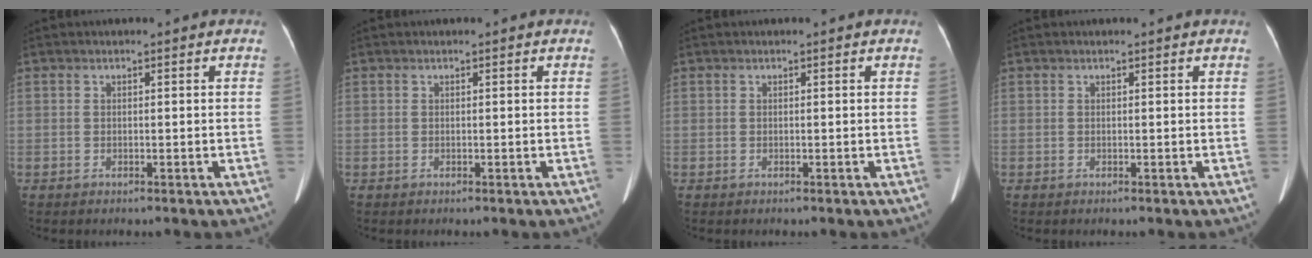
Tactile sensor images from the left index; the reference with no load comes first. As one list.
[{"total": 0.0}, {"total": 0.0}, {"total": 0.6, "force": [0.6, 0.0, 0.2], "torque": [-0.005, 0.001, 0.008]}]